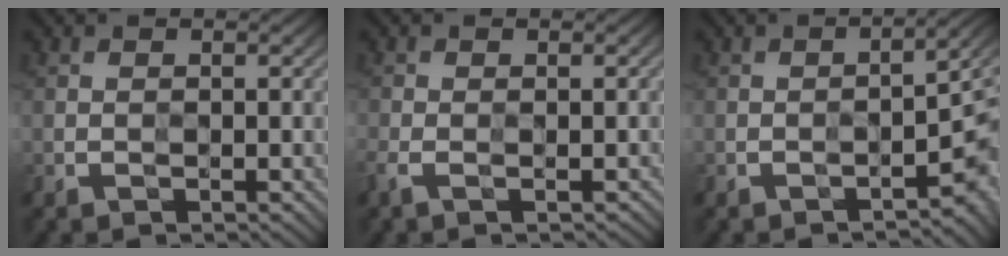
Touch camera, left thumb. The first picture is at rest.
{"total": 2.4, "force": [-1.4, 0.9, 1.7], "torque": [-0.037, -0.008, -0.027]}
{"total": 4.2, "force": [-1.9, 0.8, 3.7], "torque": [-0.050, 0.009, -0.026]}